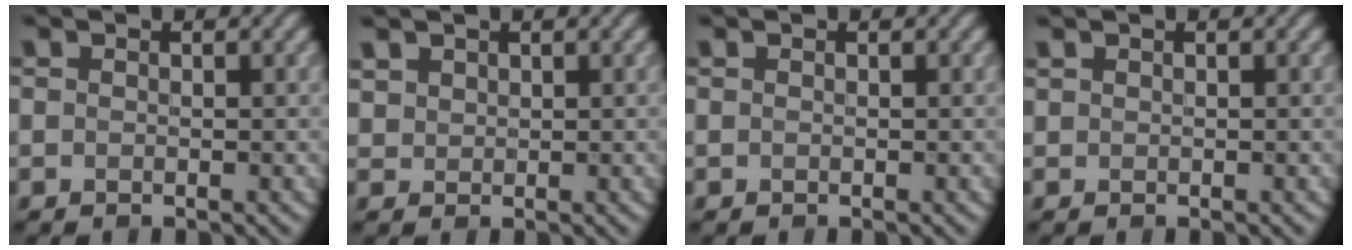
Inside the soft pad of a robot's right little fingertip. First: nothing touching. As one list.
[{"total": 1.1, "force": [0.8, 0.6, 0.1], "torque": [-0.005, 0.000, 0.026]}, {"total": 0.0}, {"total": 0.0}]